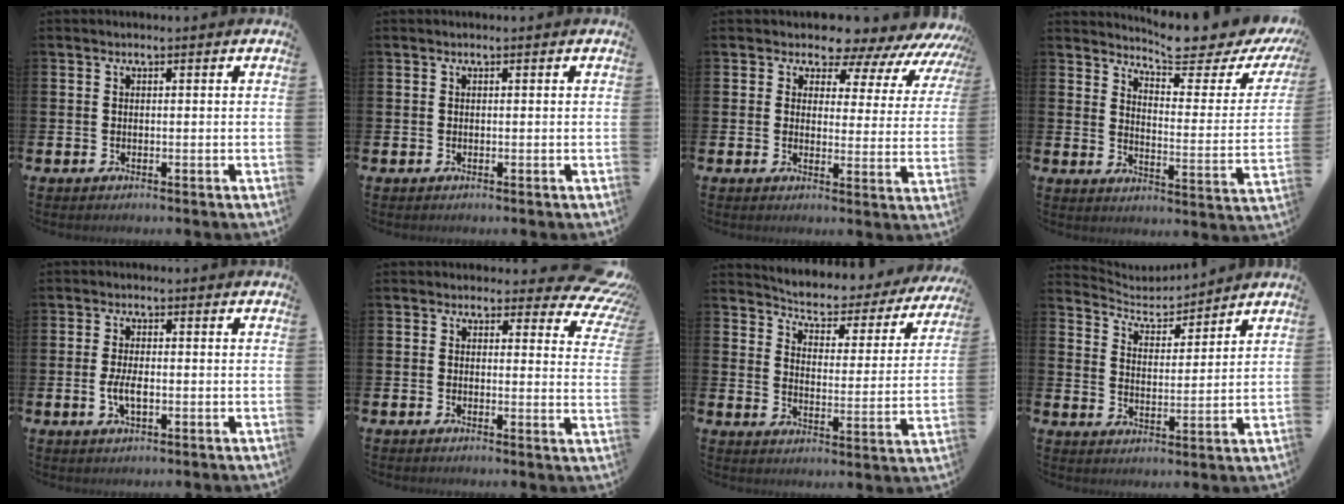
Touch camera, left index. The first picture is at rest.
{"total": 0.0}
{"total": 6.2, "force": [5.6, 2.5, 1.2], "torque": [-0.030, -0.057, 0.089]}
{"total": 6.8, "force": [6.4, 0.8, 2.3], "torque": [-0.056, -0.054, 0.105]}
{"total": 3.1, "force": [-0.6, 1.4, 2.7], "torque": [-0.057, -0.001, -0.013]}
{"total": 3.5, "force": [2.3, 2.2, 1.5], "torque": [-0.016, -0.023, 0.031]}
{"total": 4.5, "force": [4.2, 1.3, 0.7], "torque": [-0.045, -0.038, 0.065]}
{"total": 4.7, "force": [4.5, 1.1, 0.3], "torque": [-0.033, -0.029, 0.079]}